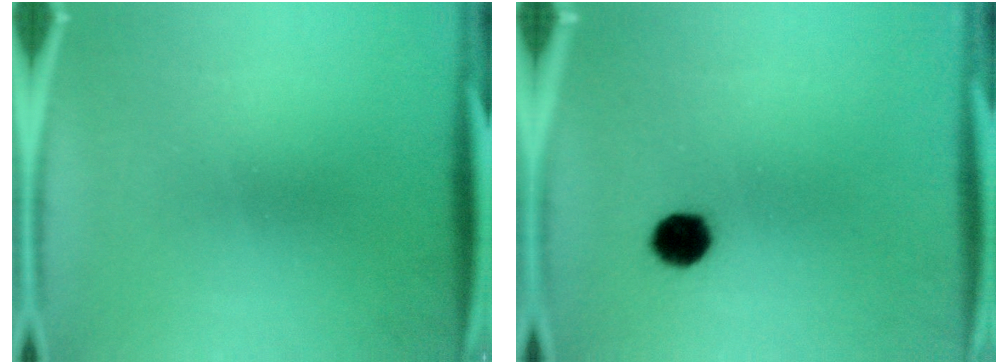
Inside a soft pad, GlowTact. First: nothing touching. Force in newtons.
{"total": 5.3}